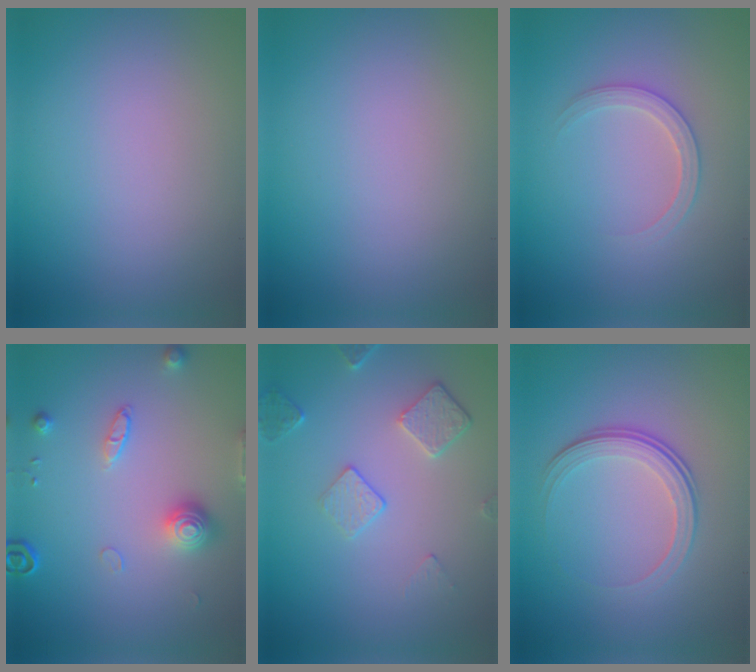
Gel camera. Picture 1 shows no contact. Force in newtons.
{"total": 0.0}
{"total": 2.2, "press": 2.2, "slide": 0.2}
{"total": 3.0, "press": 2.8, "slide": 1.1}
{"total": 2.7, "press": 2.0, "slide": 1.7}
{"total": 3.7, "press": 2.5, "slide": 2.8}